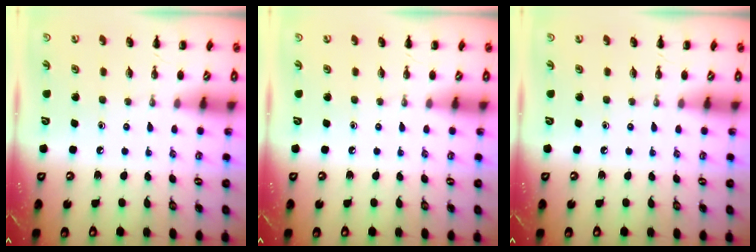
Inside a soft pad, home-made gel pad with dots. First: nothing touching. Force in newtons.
{"total": 0.0}
{"total": 0.0}